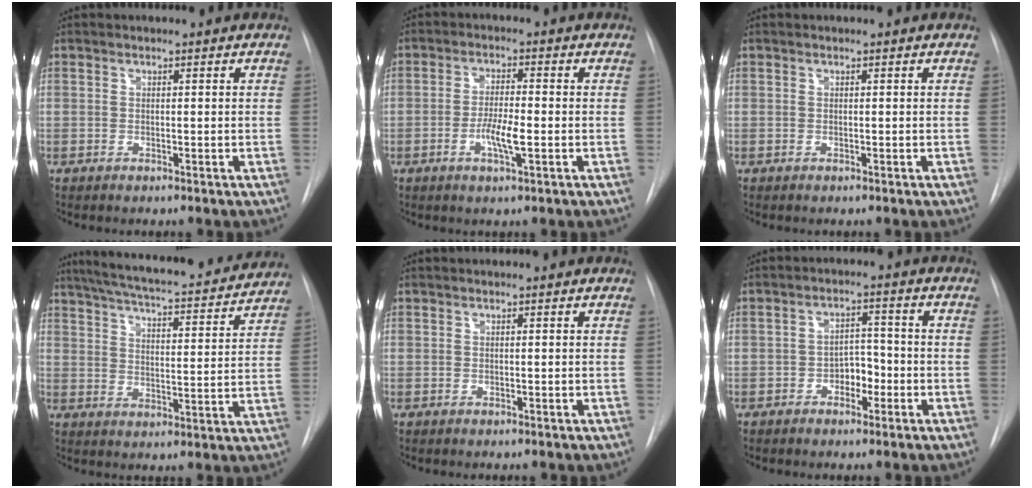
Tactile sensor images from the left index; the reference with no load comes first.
{"total": 4.8, "force": [-1.4, 0.8, 4.5], "torque": [-0.086, -0.002, -0.026]}
{"total": 0.0}
{"total": 23.2, "force": [20.7, 3.7, 10.0], "torque": [-0.165, -0.006, 0.273]}
{"total": 0.0}
{"total": 4.0, "force": [-1.7, 2.5, 2.6], "torque": [-0.033, 0.012, -0.031]}